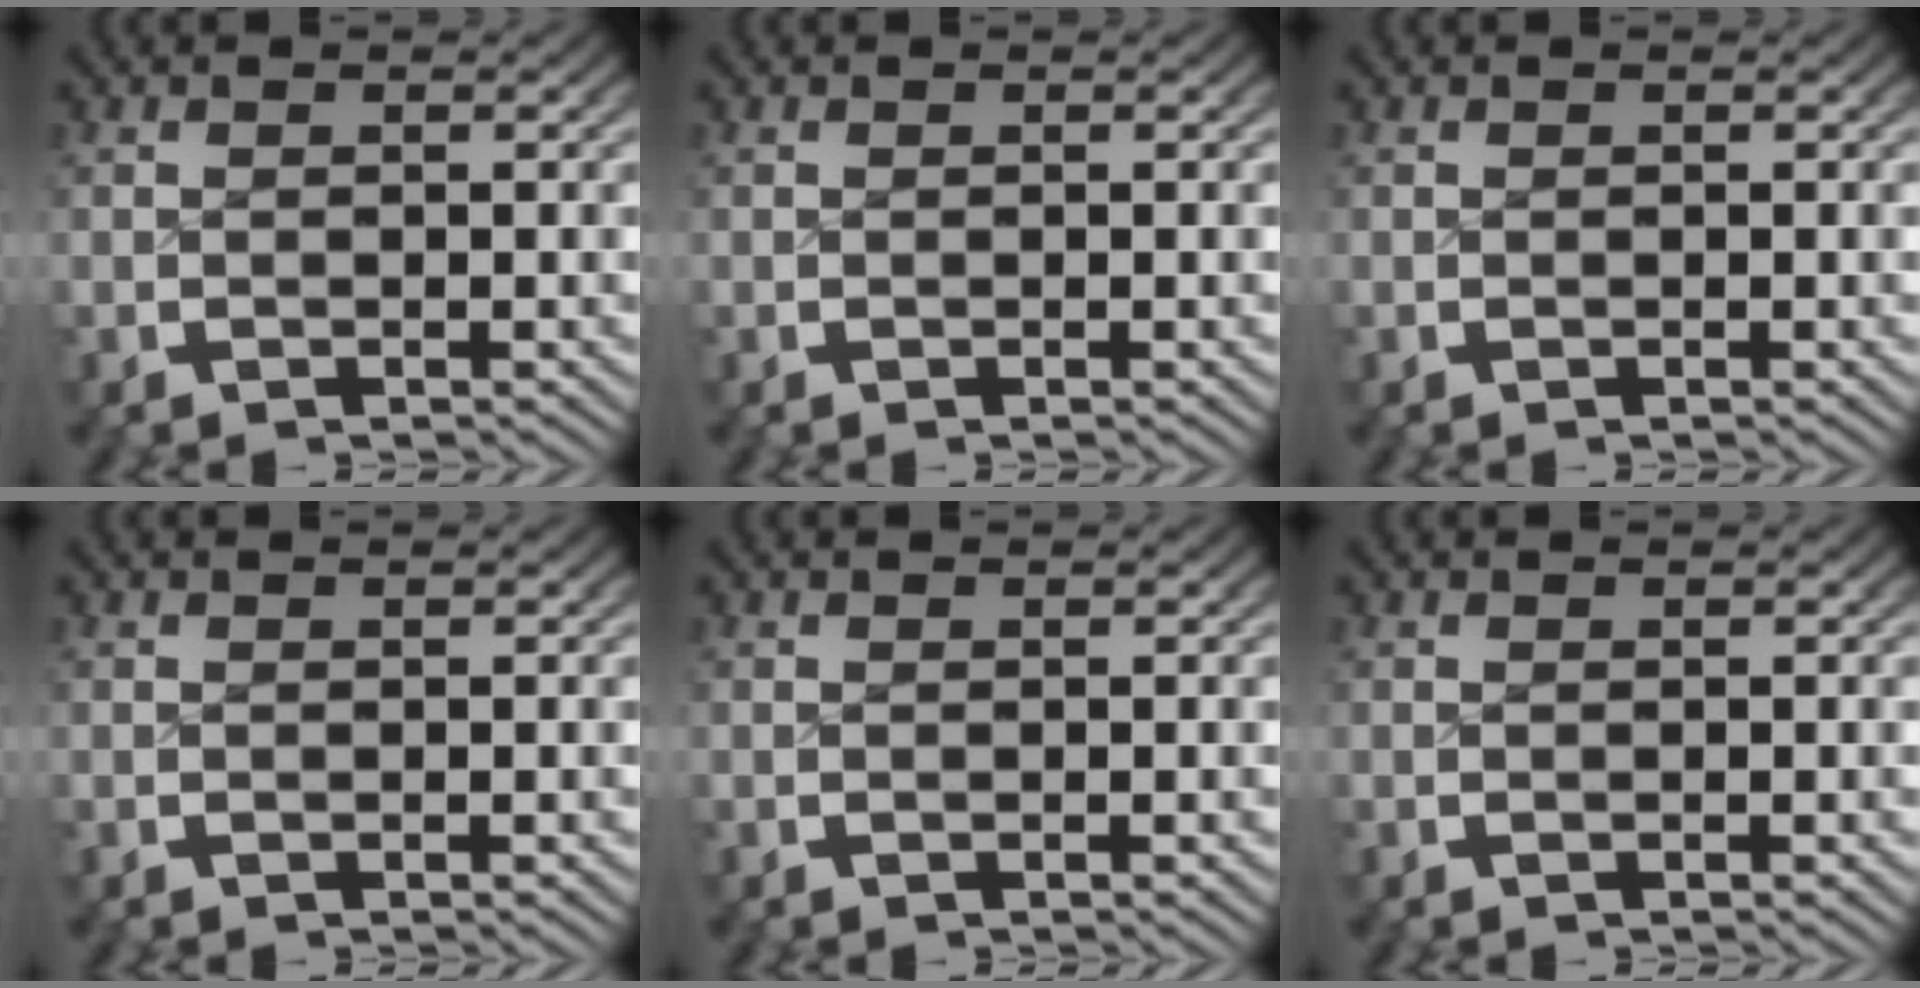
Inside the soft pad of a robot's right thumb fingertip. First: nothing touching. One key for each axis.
{"total": 0.0}
{"total": 0.0}
{"total": 0.0}
{"total": 0.0}
{"total": 0.0}